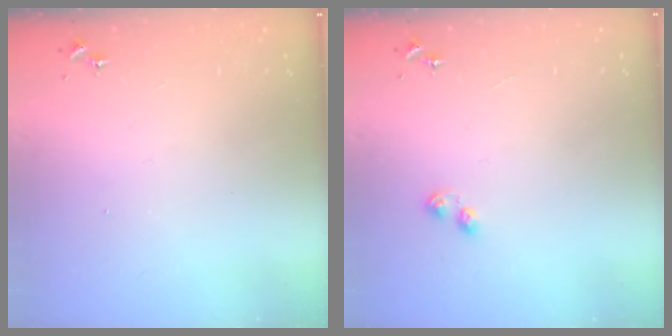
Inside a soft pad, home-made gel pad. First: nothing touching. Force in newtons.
{"total": 4.4, "press": 4.4, "slide": 0.5}